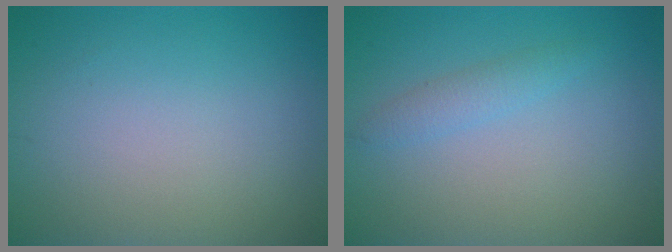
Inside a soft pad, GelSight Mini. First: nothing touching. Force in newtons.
{"total": 1.5, "press": 1.5, "slide": 0.0}